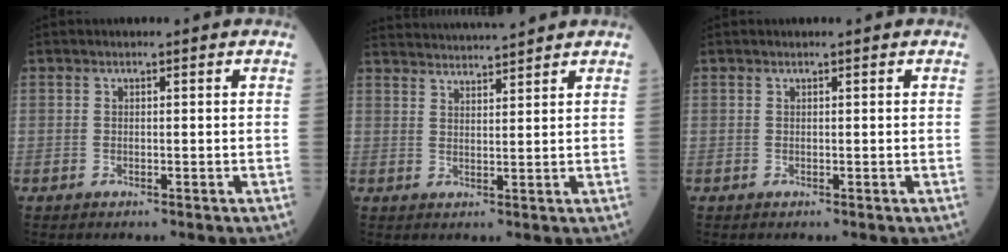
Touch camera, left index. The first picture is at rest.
{"total": 9.2, "force": [8.9, -0.7, 2.3], "torque": [-0.043, 0.024, 0.139]}
{"total": 0.0}